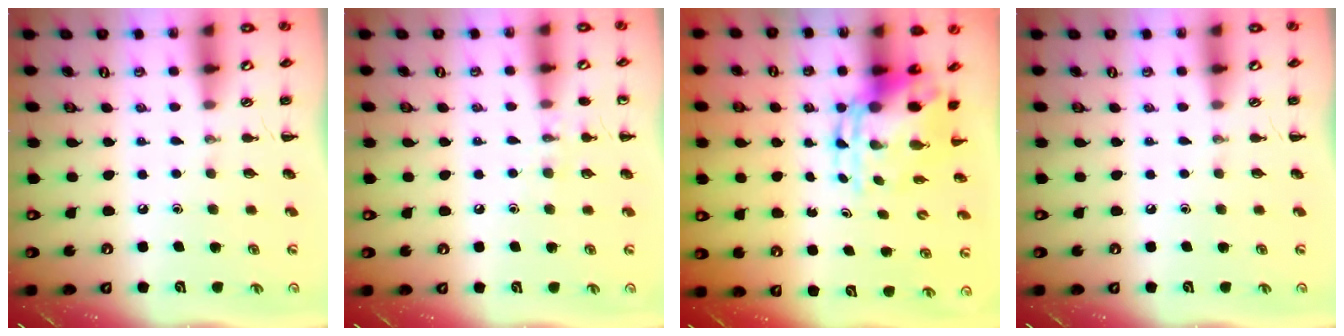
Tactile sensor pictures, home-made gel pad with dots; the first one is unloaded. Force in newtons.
{"total": 6.7, "press": 6.6, "slide": 1.6}
{"total": 7.0, "press": 6.8, "slide": 1.6}
{"total": 0.0}